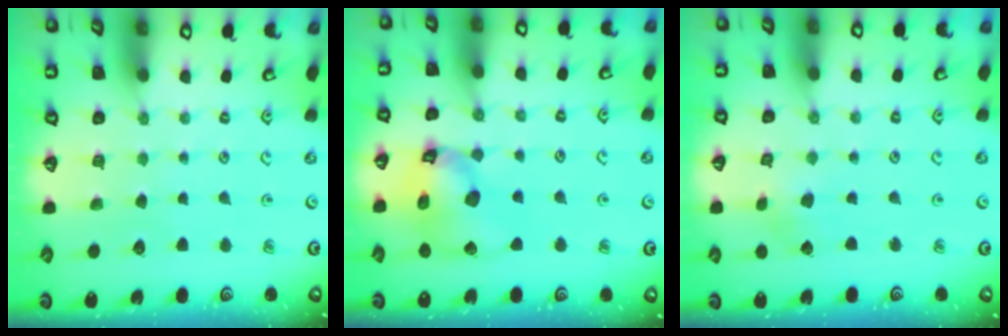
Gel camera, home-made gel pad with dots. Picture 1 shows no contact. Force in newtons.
{"total": 14.5, "press": 14.4, "slide": 1.8}
{"total": 2.8, "press": 2.8, "slide": 0.5}